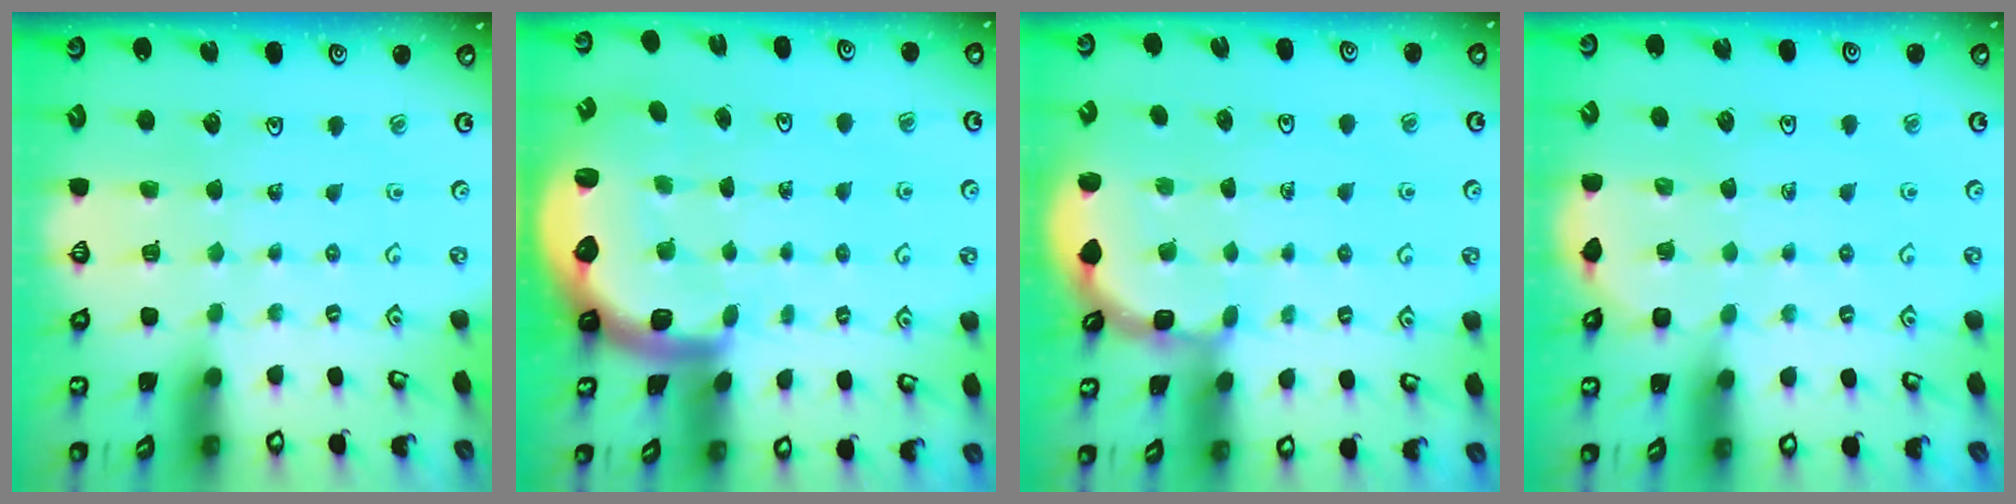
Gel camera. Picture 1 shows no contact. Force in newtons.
{"total": 2.9, "press": 2.6, "slide": 1.4}
{"total": 1.9, "press": 1.9, "slide": 0.3}
{"total": 3.2, "press": 2.8, "slide": 1.4}